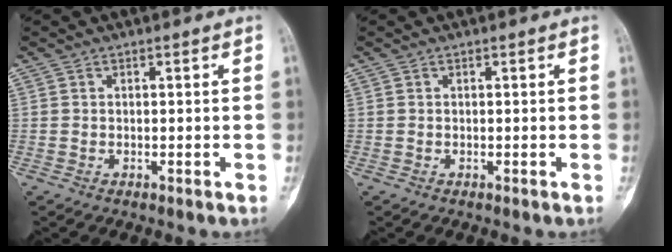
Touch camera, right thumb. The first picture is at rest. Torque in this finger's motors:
{"motor_torque": [0.06, -0.01, -0.04, -0.11, 0.02]}